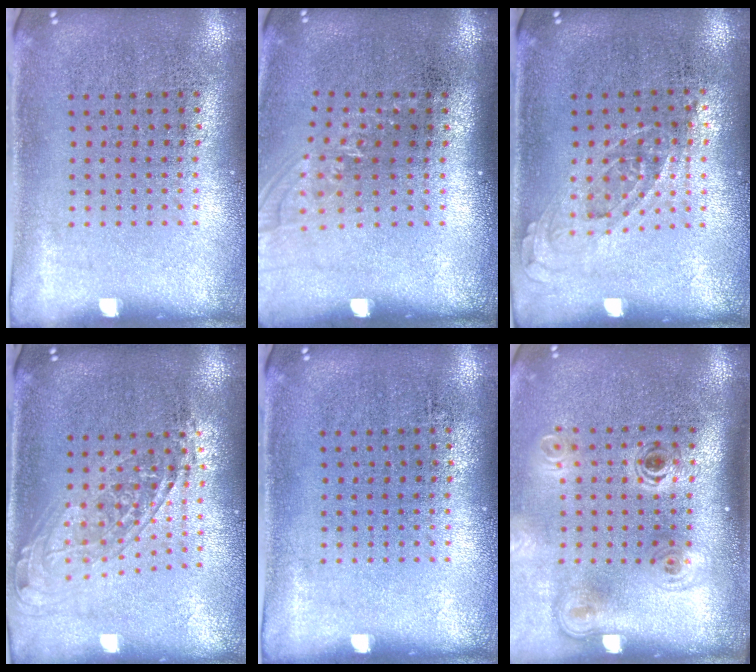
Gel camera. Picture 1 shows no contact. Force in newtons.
{"total": 1.1, "press": 0.9, "slide": 0.5}
{"total": 0.8, "press": 0.7, "slide": 0.3}
{"total": 1.6, "press": 1.3, "slide": 1.0}
{"total": 0.0}
{"total": 2.1, "press": 1.4, "slide": 1.5}